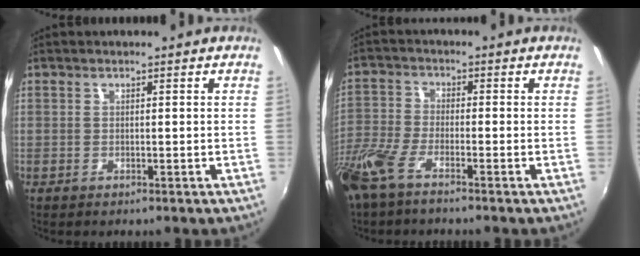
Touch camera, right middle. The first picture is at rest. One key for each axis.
{"total": 9.4, "fx": -6.8, "fy": 2.3, "fz": 6.1, "tx": -0.152, "ty": -0.019, "tz": -0.144}